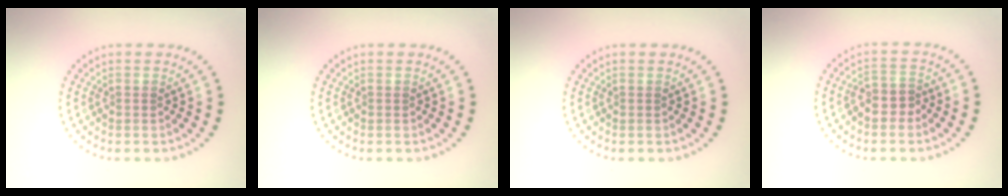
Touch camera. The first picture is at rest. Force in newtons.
{"total": 0.0}
{"total": 0.0}
{"total": 2.3, "press": 2.1, "slide": 0.9}